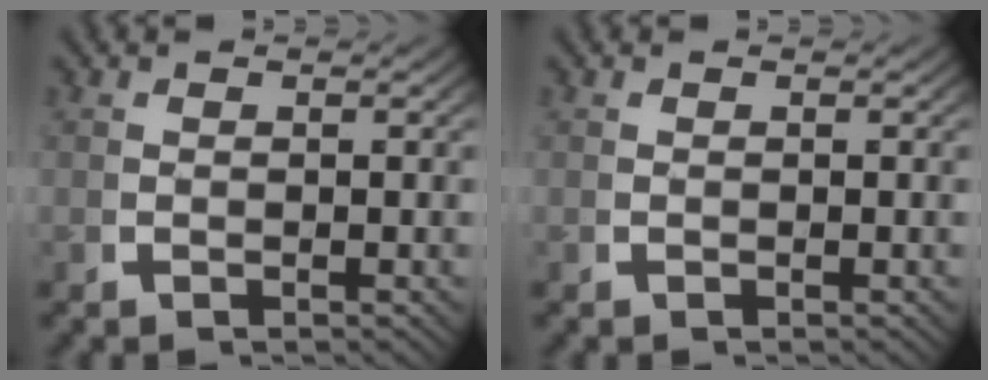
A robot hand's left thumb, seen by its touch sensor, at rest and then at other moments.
{"total": 0.0}